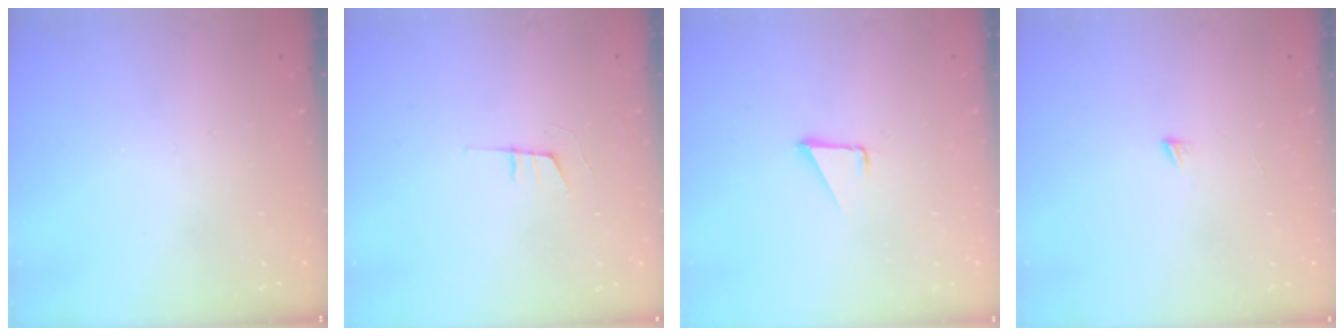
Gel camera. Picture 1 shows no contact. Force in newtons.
{"total": 6.1, "press": 5.2, "slide": 3.1}
{"total": 1.7, "press": 1.7, "slide": 0.1}
{"total": 3.1, "press": 3.1, "slide": 0.3}